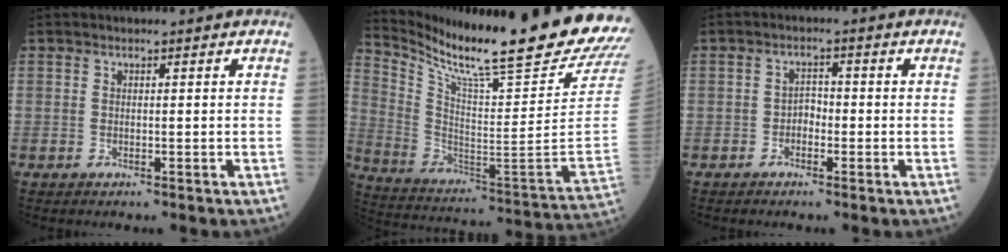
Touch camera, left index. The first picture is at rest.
{"total": 26.8, "force": [23.2, -1.1, 13.3], "torque": [-0.246, -0.119, 0.339]}
{"total": 1.9, "force": [-0.8, 1.2, 1.2], "torque": [-0.014, 0.006, -0.018]}